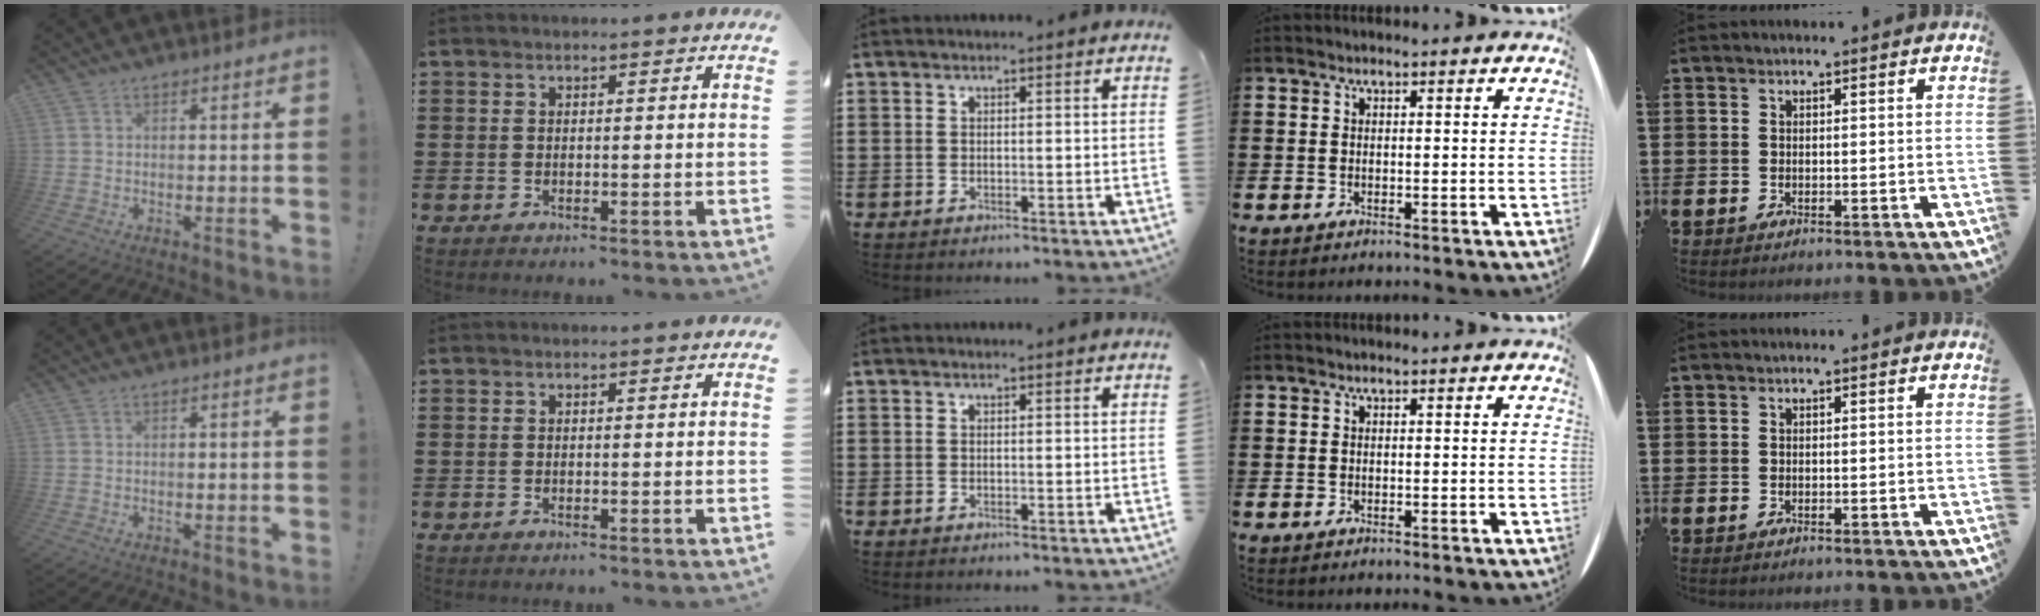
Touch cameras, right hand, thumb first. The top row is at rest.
{}